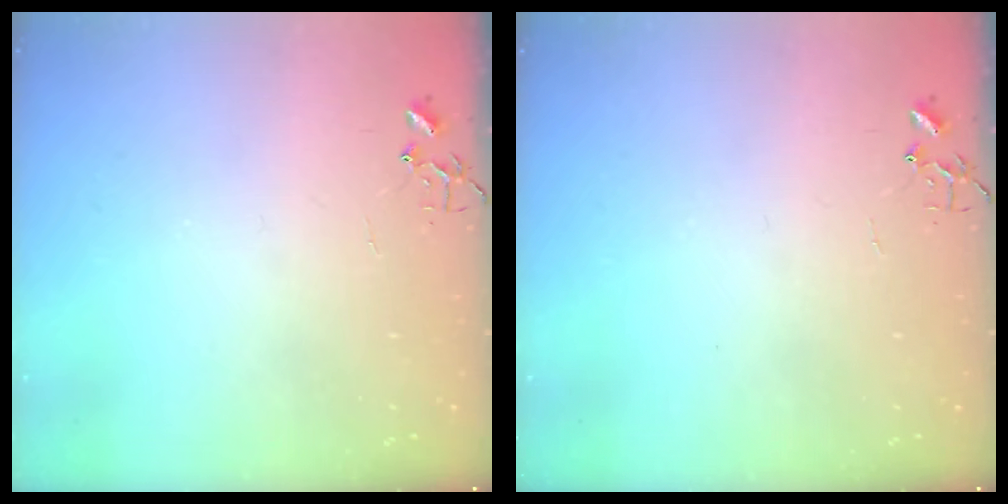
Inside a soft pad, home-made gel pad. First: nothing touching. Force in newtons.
{"total": 0.0}